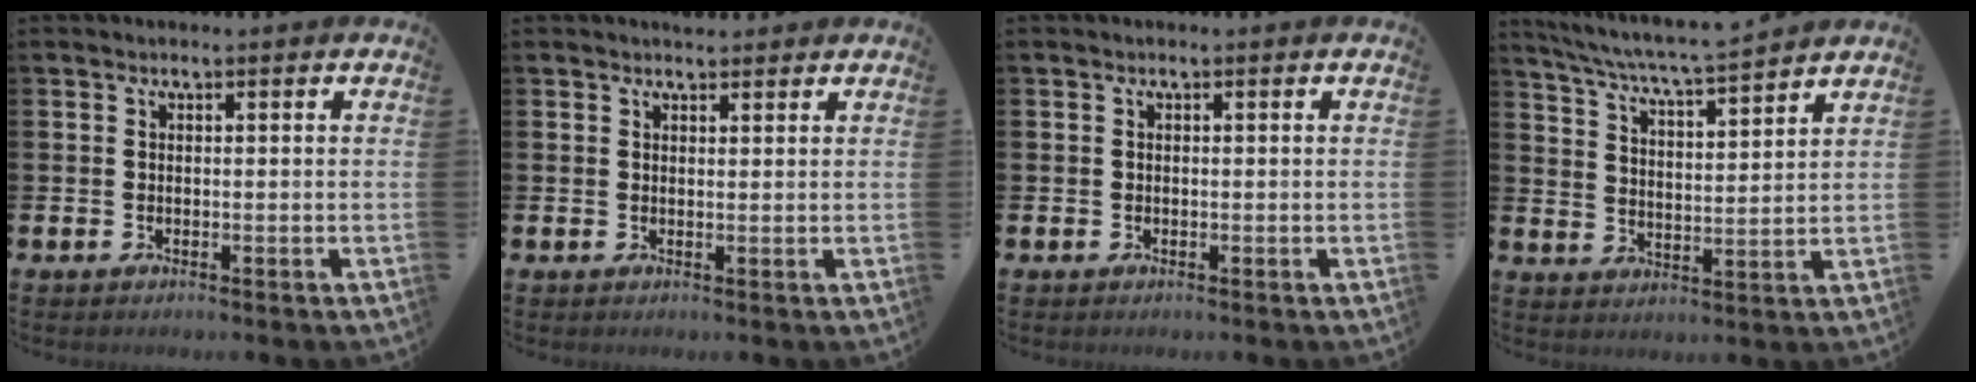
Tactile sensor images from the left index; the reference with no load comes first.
{"total": 1.9, "force": [1.8, 0.5, -0.1], "torque": [0.010, -0.007, 0.031]}
{"total": 0.0}
{"total": 6.2, "force": [5.9, -0.4, 1.8], "torque": [-0.060, -0.045, 0.102]}